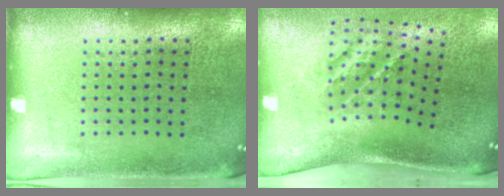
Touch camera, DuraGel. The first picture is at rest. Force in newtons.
{"total": 2.1, "press": 1.3, "slide": 1.7}